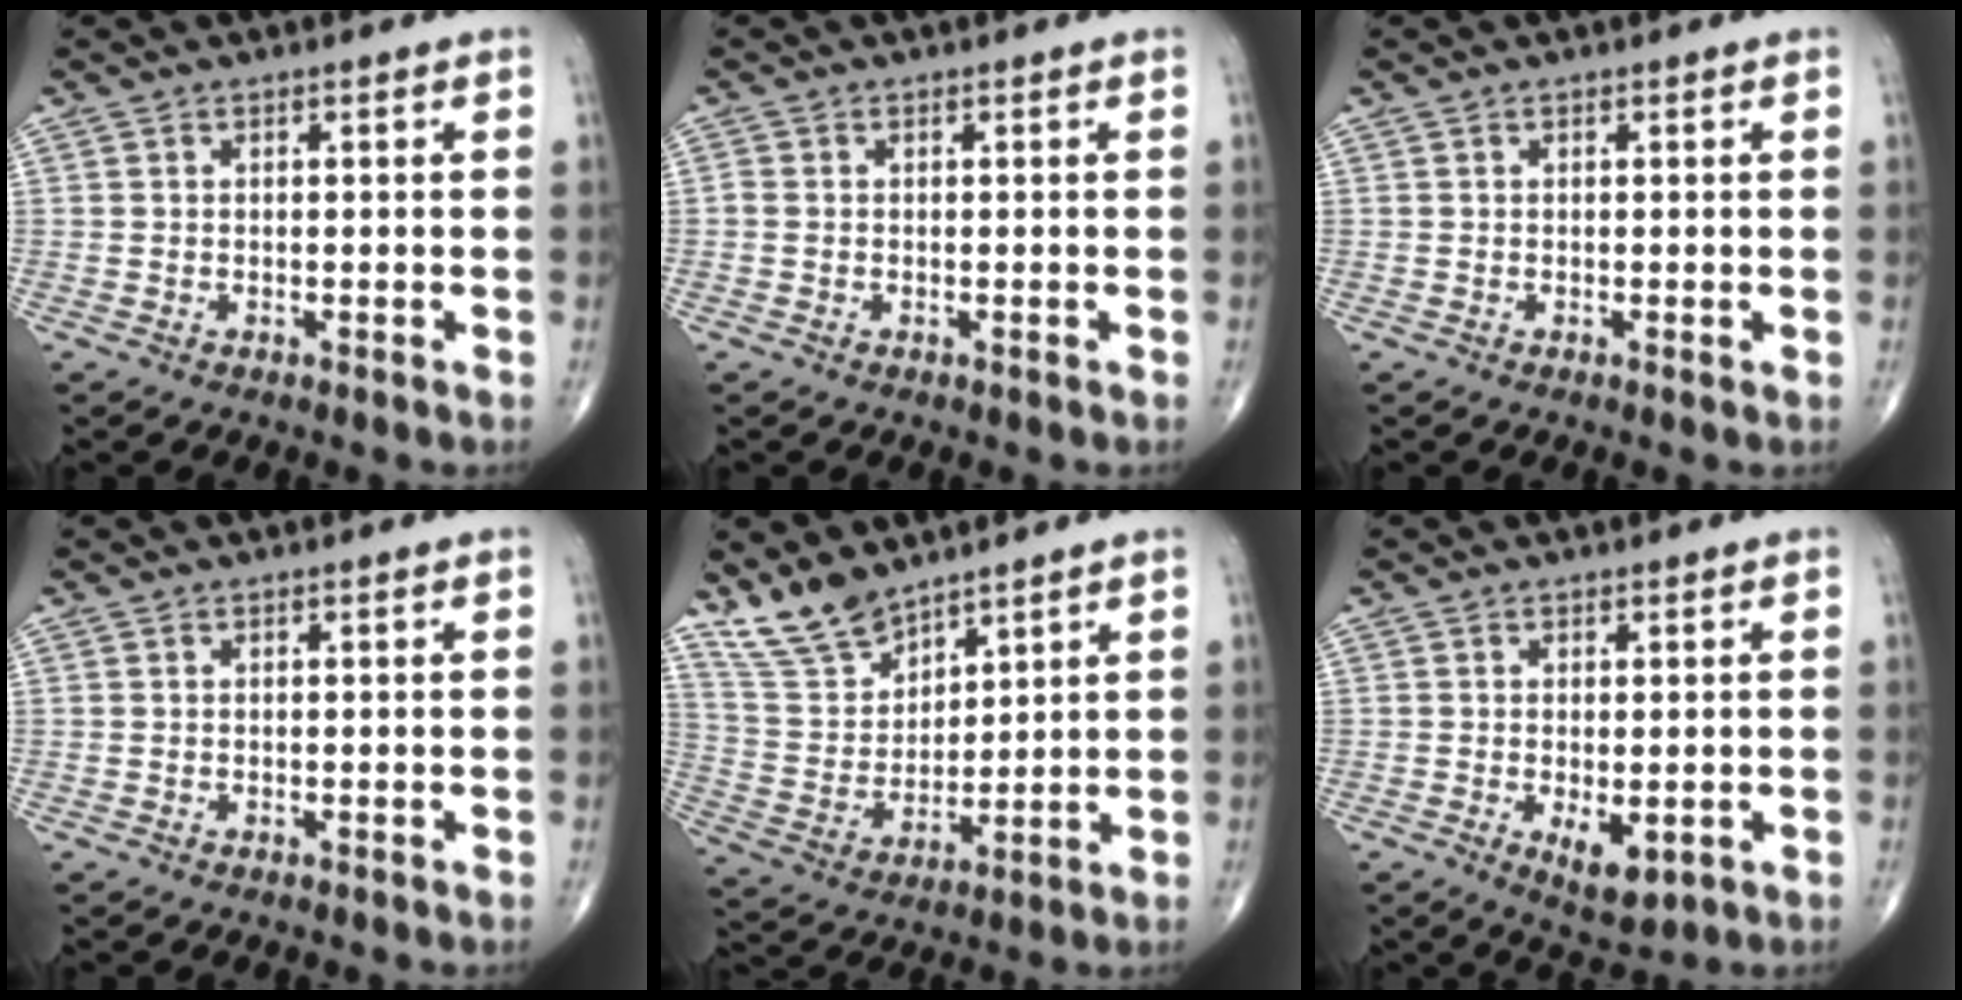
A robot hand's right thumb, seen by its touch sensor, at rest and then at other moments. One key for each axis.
{"total": 0.7, "fx": -0.1, "fy": 0.5, "fz": 0.5, "tx": -0.009, "ty": -0.001, "tz": -0.003}
{"total": 0.0}
{"total": 0.0}
{"total": 9.9, "fx": 8.3, "fy": 4.1, "fz": 3.6, "tx": -0.061, "ty": -0.043, "tz": 0.178}
{"total": 5.2, "fx": -1.1, "fy": 2.4, "fz": 4.4, "tx": -0.063, "ty": -0.013, "tz": -0.008}